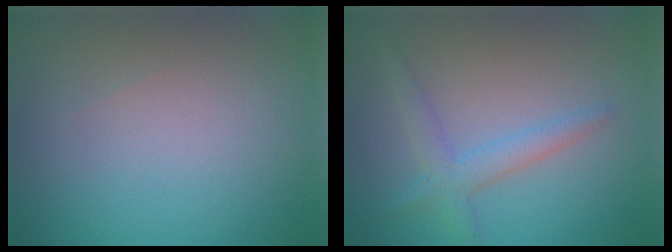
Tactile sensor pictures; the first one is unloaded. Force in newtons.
{"total": 2.6, "press": 2.6, "slide": 0.1}